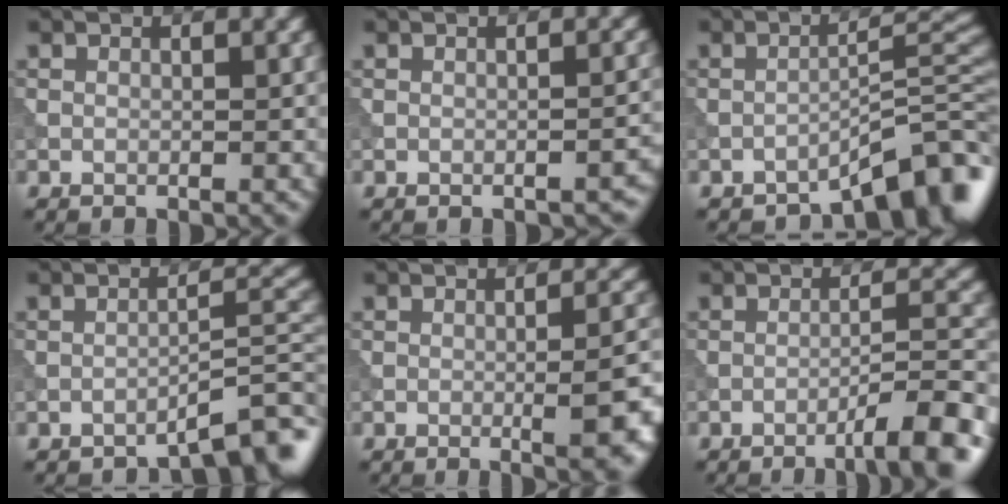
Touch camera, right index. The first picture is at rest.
{"total": 1.5, "force": [-1.2, 0.4, 0.8], "torque": [-0.004, 0.006, -0.016]}
{"total": 6.8, "force": [-5.2, 1.2, 4.3], "torque": [-0.047, 0.019, -0.080]}
{"total": 4.3, "force": [-3.3, 0.6, 2.6], "torque": [-0.029, 0.018, -0.051]}
{"total": 6.6, "force": [-1.2, 2.2, 6.2], "torque": [-0.064, -0.001, -0.012]}
{"total": 6.0, "force": [-3.6, 0.8, 4.7], "torque": [-0.058, 0.015, -0.060]}